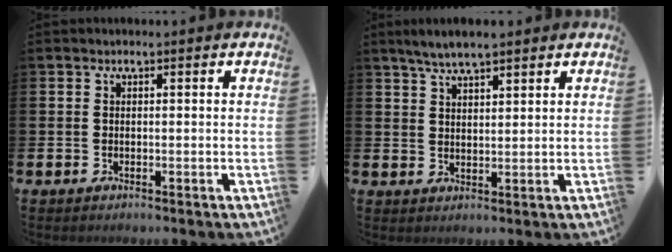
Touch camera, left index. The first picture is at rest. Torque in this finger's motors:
{"motor_torque": [0.21, -0.21, 0.67, 0.12]}